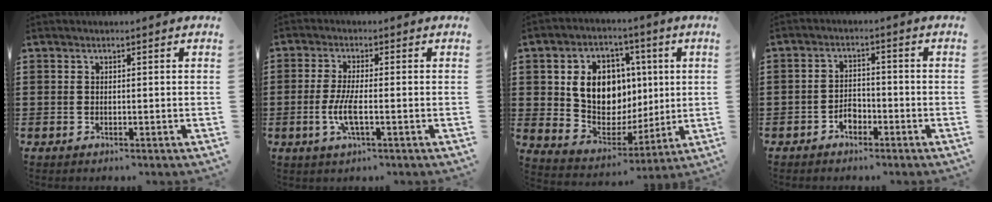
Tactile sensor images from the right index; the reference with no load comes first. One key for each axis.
{"total": 5.1, "fx": -1.3, "fy": 1.2, "fz": 4.8, "tx": -0.110, "ty": -0.007, "tz": -0.031}
{"total": 10.6, "fx": 2.3, "fy": 8.5, "fz": 5.9, "tx": -0.115, "ty": 0.011, "tz": 0.046}
{"total": 2.9, "fx": -1.8, "fy": 1.7, "fz": 1.4, "tx": -0.030, "ty": 0.004, "tz": -0.037}